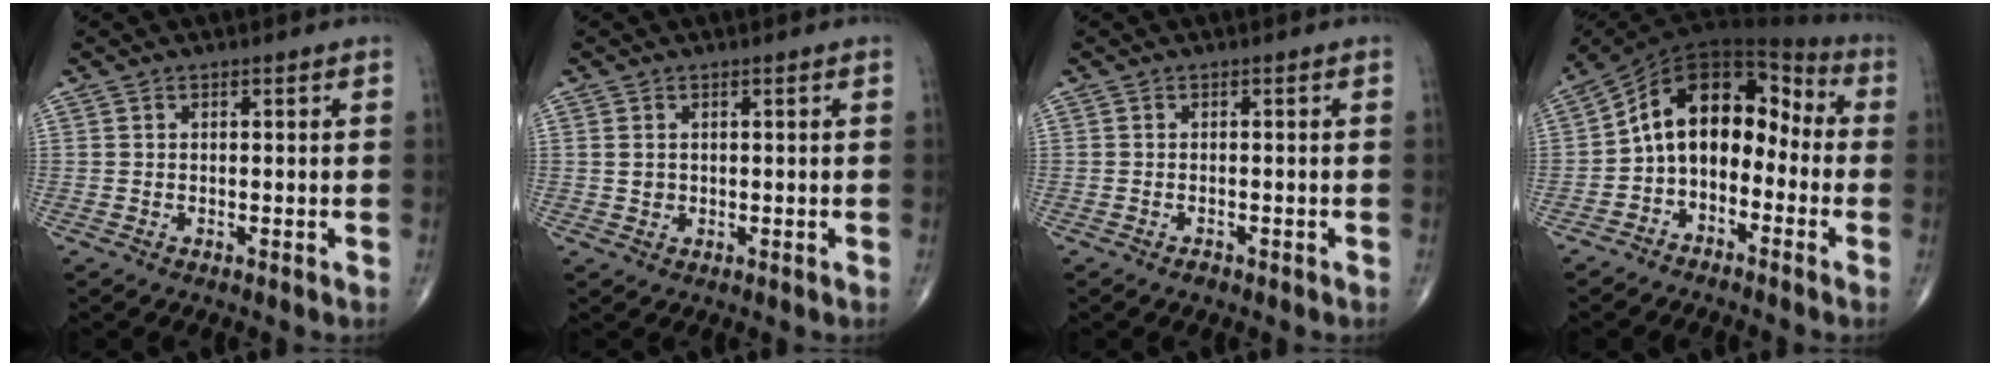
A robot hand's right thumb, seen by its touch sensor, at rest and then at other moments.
{"total": 1.6, "force": [0.2, 1.4, 0.8], "torque": [-0.012, -0.001, 0.008]}
{"total": 1.1, "force": [-0.8, 0.5, 0.5], "torque": [-0.010, 0.004, -0.012]}
{"total": 13.6, "force": [-2.4, 9.4, 9.6], "torque": [-0.127, 0.083, -0.058]}